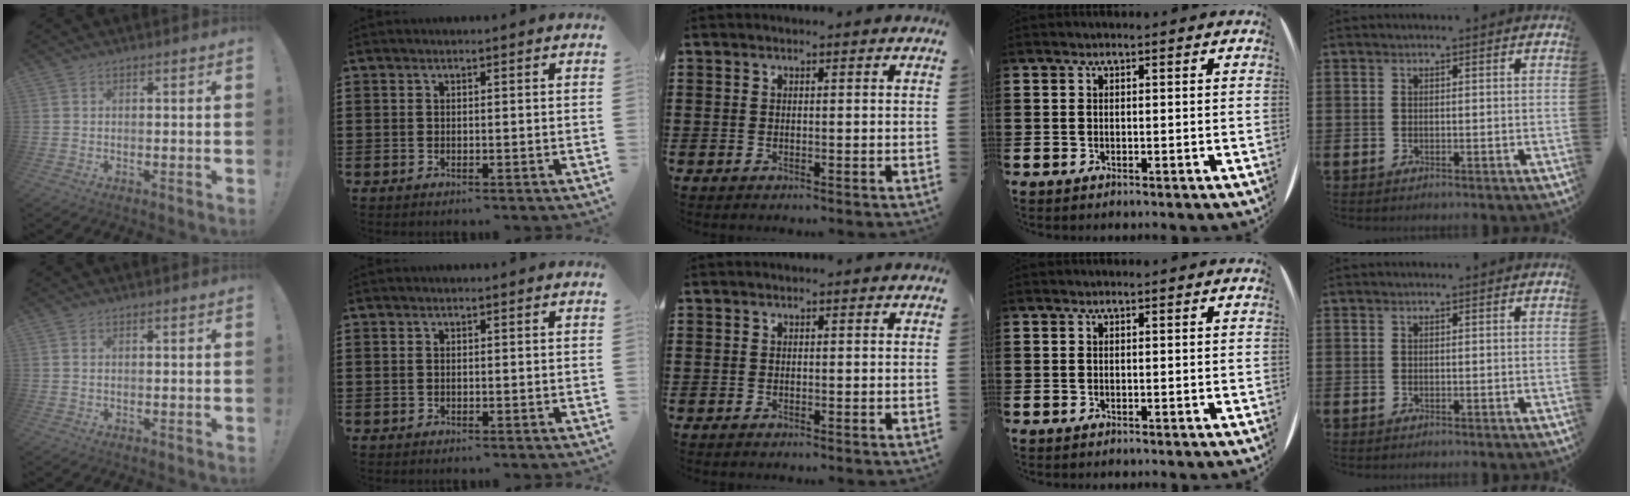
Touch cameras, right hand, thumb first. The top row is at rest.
{"thumb": {"total": 0.6, "force": [0.1, 0.3, 0.4], "torque": [-0.016, 0.004, 0.004]}}